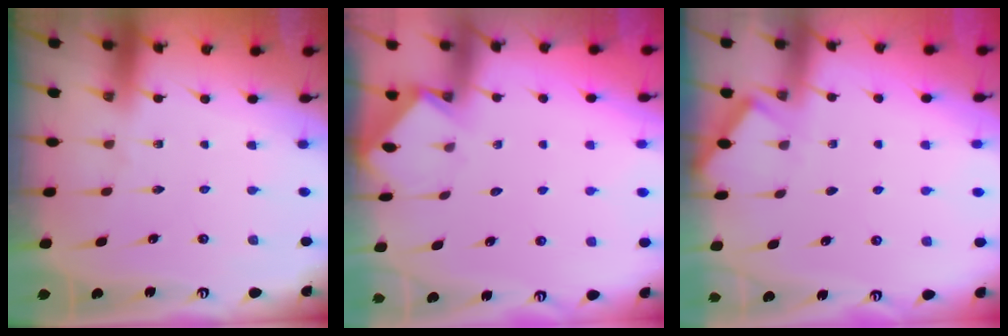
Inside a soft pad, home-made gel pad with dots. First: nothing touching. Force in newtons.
{"total": 3.1, "press": 3.0, "slide": 0.3}
{"total": 2.7, "press": 2.7, "slide": 0.2}